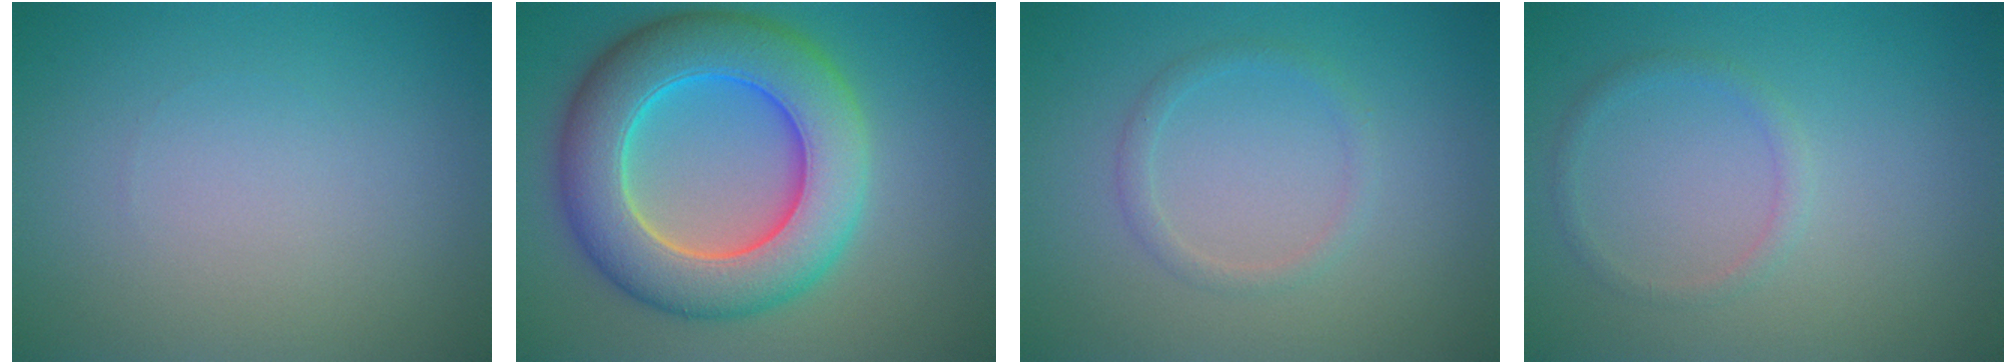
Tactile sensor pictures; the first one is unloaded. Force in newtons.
{"total": 10.5, "press": 10.5, "slide": 0.4}
{"total": 1.3, "press": 1.3, "slide": 0.1}
{"total": 1.2, "press": 1.2, "slide": 0.2}